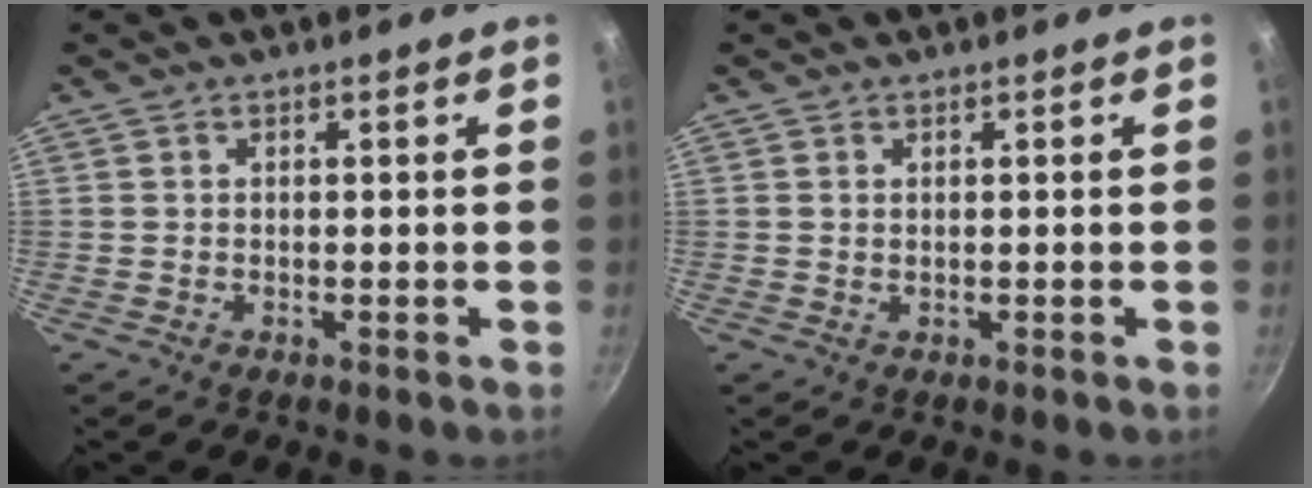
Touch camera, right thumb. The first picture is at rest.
{"total": 0.0}